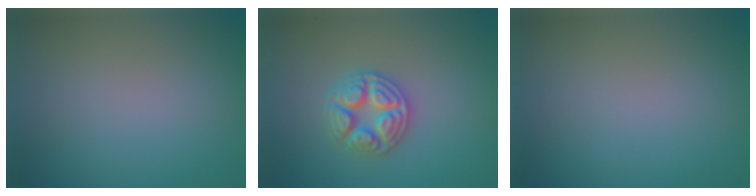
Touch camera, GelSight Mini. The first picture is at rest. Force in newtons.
{"total": 3.5, "press": 3.4, "slide": 0.5}
{"total": 0.0}